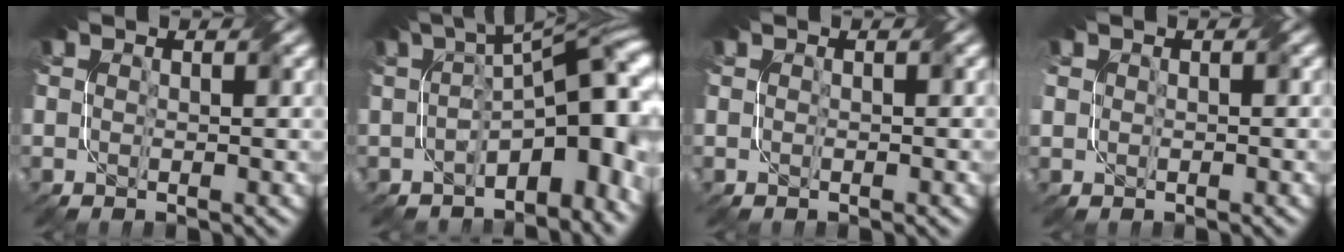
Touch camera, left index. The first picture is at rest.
{"total": 9.6, "force": [-3.4, 4.4, 7.9], "torque": [-0.097, 0.004, -0.055]}
{"total": 0.0}
{"total": 1.1, "force": [0.1, 1.1, 0.2], "torque": [-0.002, -0.003, 0.003]}